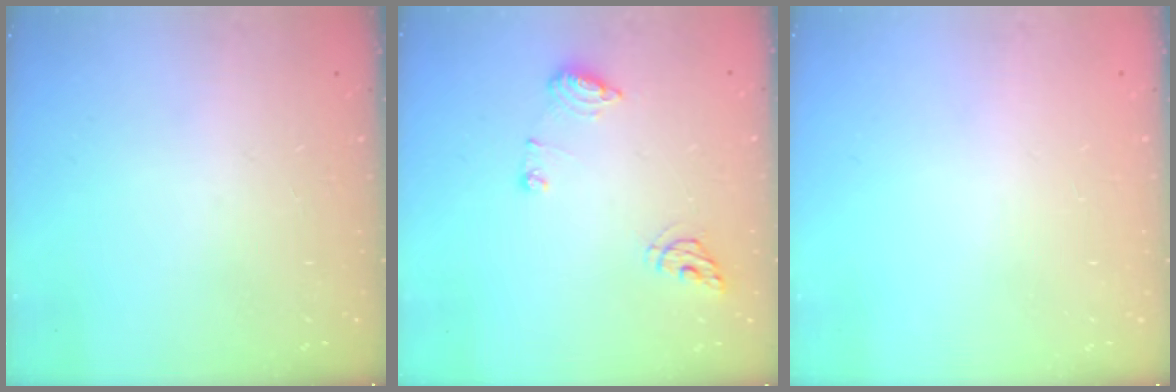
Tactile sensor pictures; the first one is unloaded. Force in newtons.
{"total": 8.9, "press": 8.8, "slide": 1.1}
{"total": 0.8, "press": 0.8, "slide": 0.1}